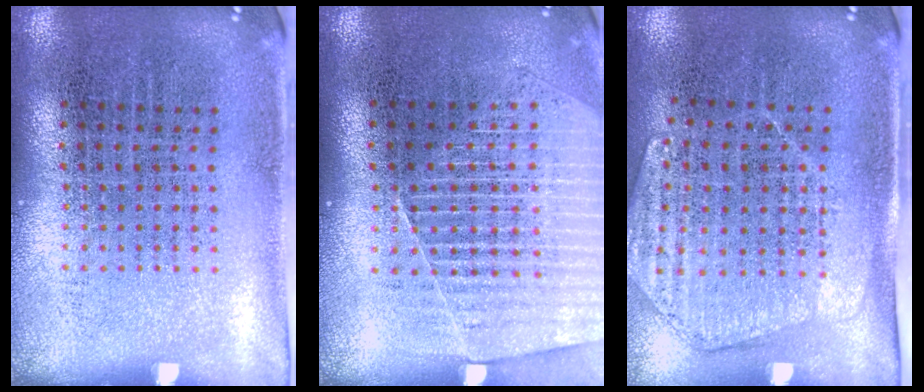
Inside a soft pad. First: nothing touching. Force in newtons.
{"total": 1.3, "press": 1.3, "slide": 0.3}
{"total": 1.6, "press": 1.5, "slide": 0.6}